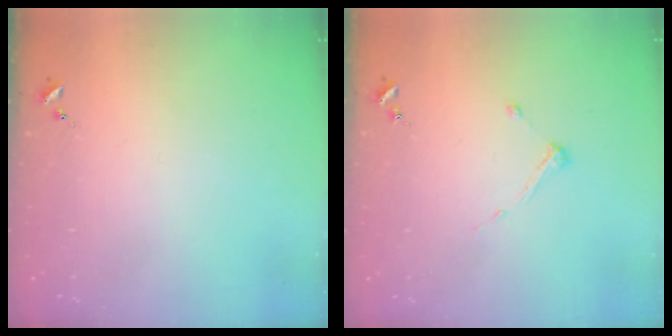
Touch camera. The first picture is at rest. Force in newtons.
{"total": 3.6, "press": 3.6, "slide": 0.4}